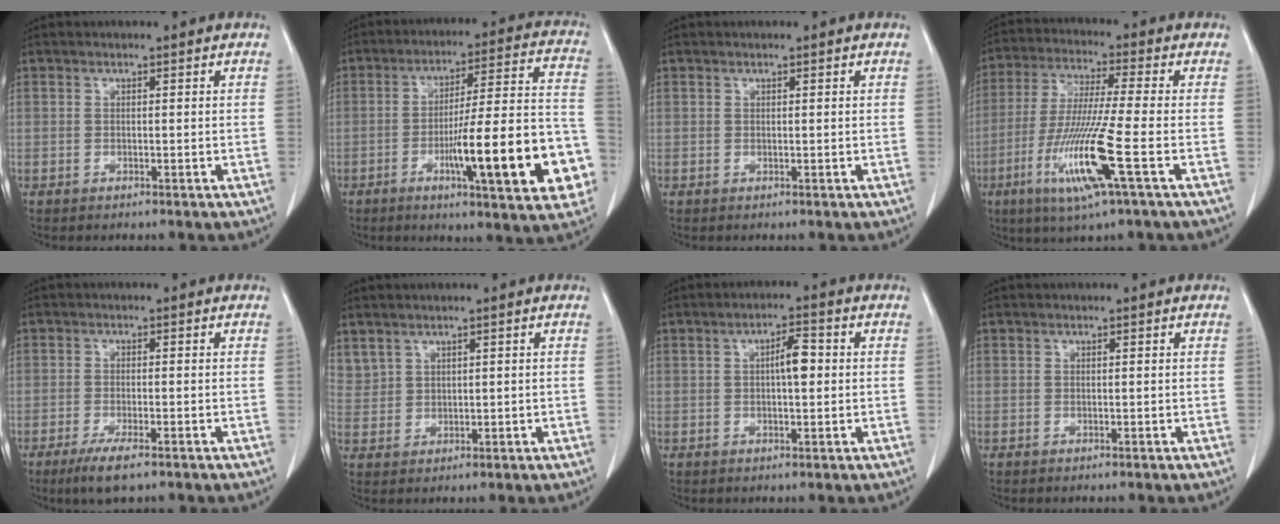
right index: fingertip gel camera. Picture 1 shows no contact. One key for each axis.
{"total": 20.0, "fx": -6.6, "fy": 2.6, "fz": 18.7, "tx": -0.223, "ty": 0.017, "tz": -0.088}
{"total": 0.0}
{"total": 13.1, "fx": -4.8, "fy": -0.7, "fz": 12.2, "tx": -0.251, "ty": -0.028, "tz": -0.096}
{"total": 4.8, "fx": -3.1, "fy": 0.6, "fz": 3.5, "tx": -0.071, "ty": -0.013, "tz": -0.054}
{"total": 3.3, "fx": 2.6, "fy": 2.0, "fz": 0.7, "tx": -0.015, "ty": 0.007, "tz": 0.063}
{"total": 4.0, "fx": 0.4, "fy": 1.0, "fz": 3.8, "tx": -0.064, "ty": 0.006, "tz": 0.003}
{"total": 0.0}